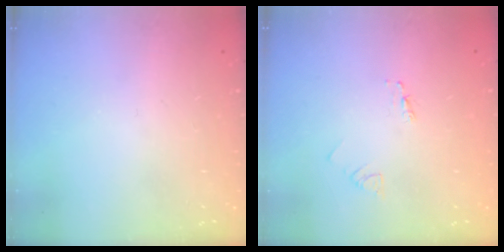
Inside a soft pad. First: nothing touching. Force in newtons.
{"total": 2.1, "press": 2.1, "slide": 0.1}